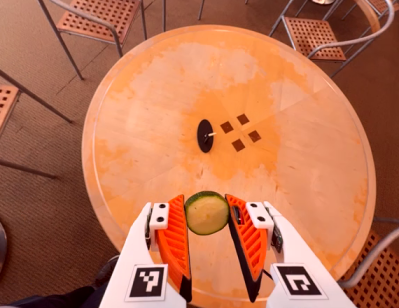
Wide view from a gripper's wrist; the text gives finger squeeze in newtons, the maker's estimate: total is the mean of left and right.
{"total": 7.9, "left": 7.6, "right": 8.3}